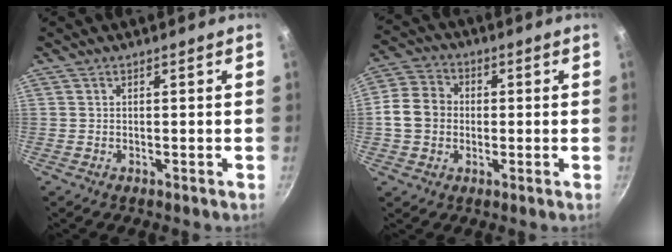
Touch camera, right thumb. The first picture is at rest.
{"total": 9.1, "force": [-0.3, 7.8, 4.8], "torque": [-0.063, 0.016, -0.022]}